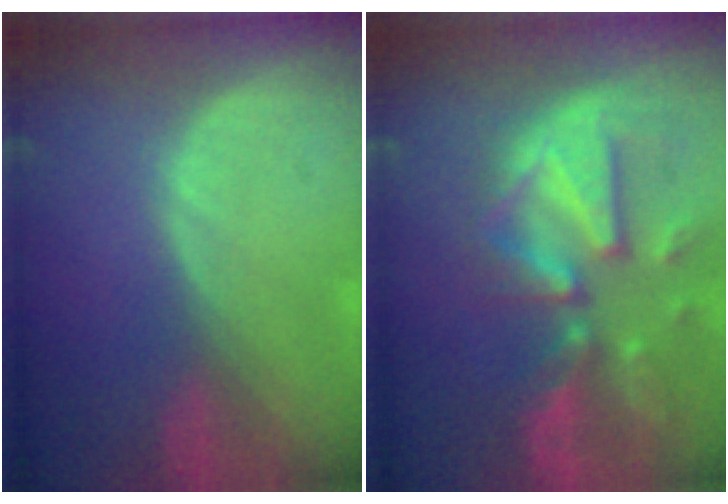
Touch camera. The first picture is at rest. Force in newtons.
{"total": 12.1, "press": 10.5, "slide": 6.1}